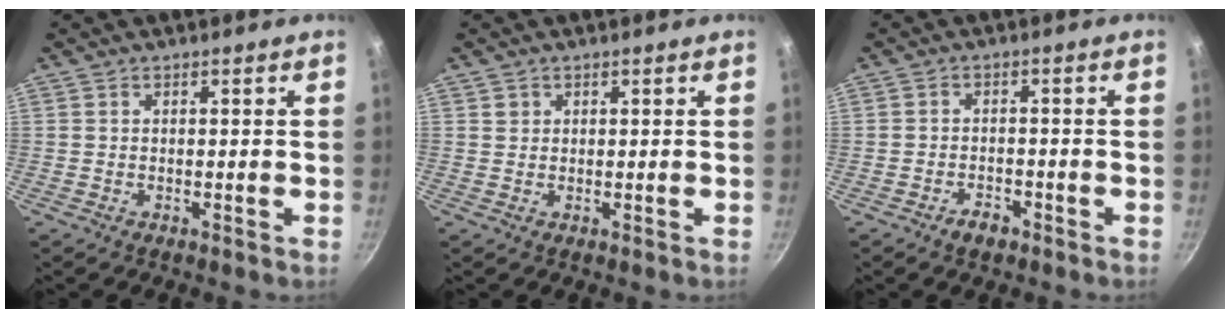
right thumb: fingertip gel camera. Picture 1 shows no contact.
{"total": 1.0, "force": [0.5, 0.9, 0.2], "torque": [0.004, 0.005, 0.007]}
{"total": 3.1, "force": [-2.2, 1.6, 1.4], "torque": [-0.015, 0.021, -0.033]}